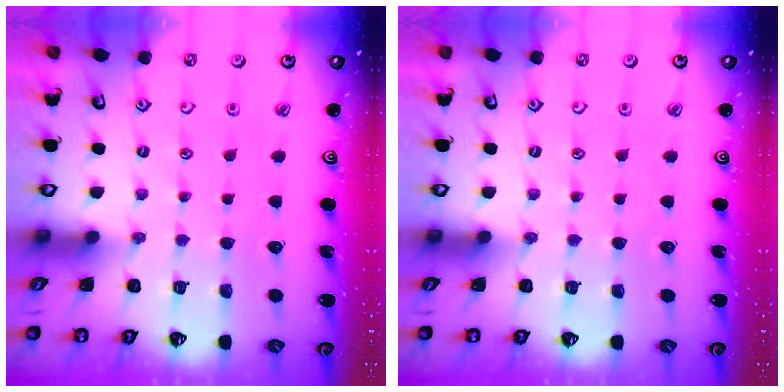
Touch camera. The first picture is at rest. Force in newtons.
{"total": 0.0}